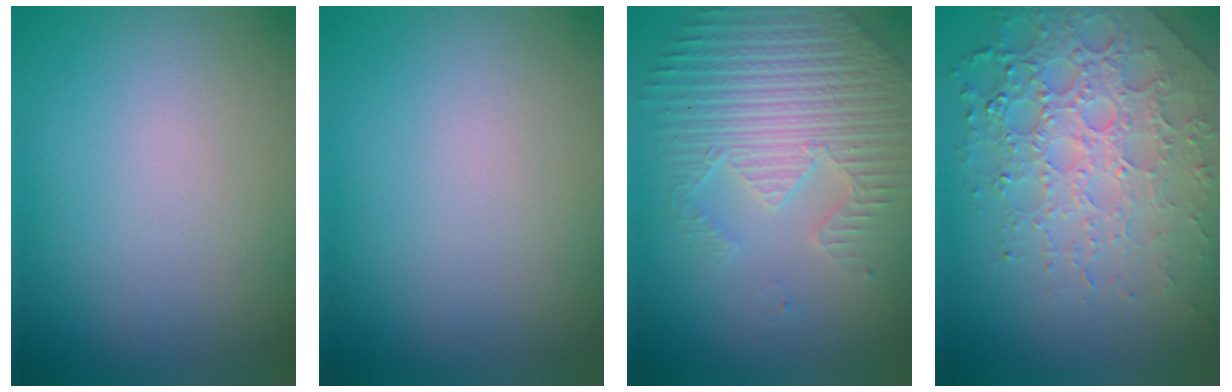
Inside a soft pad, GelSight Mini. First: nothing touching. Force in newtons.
{"total": 0.0}
{"total": 4.9, "press": 4.5, "slide": 1.9}
{"total": 7.5, "press": 5.3, "slide": 5.3}